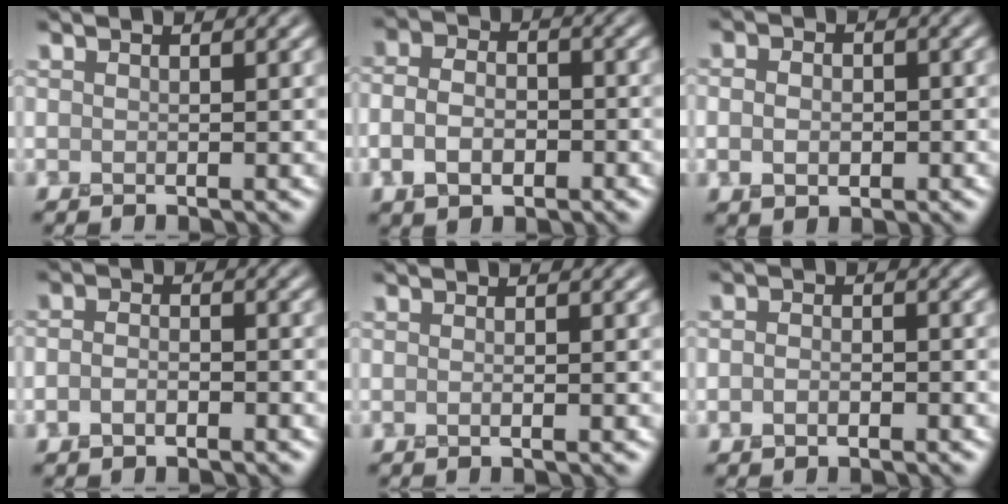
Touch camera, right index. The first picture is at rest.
{"total": 4.1, "force": [-1.1, 2.8, 2.8], "torque": [-0.054, -0.002, -0.027]}
{"total": 2.7, "force": [-0.3, 2.1, 1.7], "torque": [-0.026, 0.000, -0.008]}
{"total": 2.1, "force": [-0.9, 1.2, 1.4], "torque": [-0.025, 0.001, -0.022]}
{"total": 1.6, "force": [-0.1, 0.7, 1.4], "torque": [0.005, -0.004, -0.014]}
{"total": 1.7, "force": [-0.7, 1.1, 1.1], "torque": [-0.018, 0.001, -0.015]}